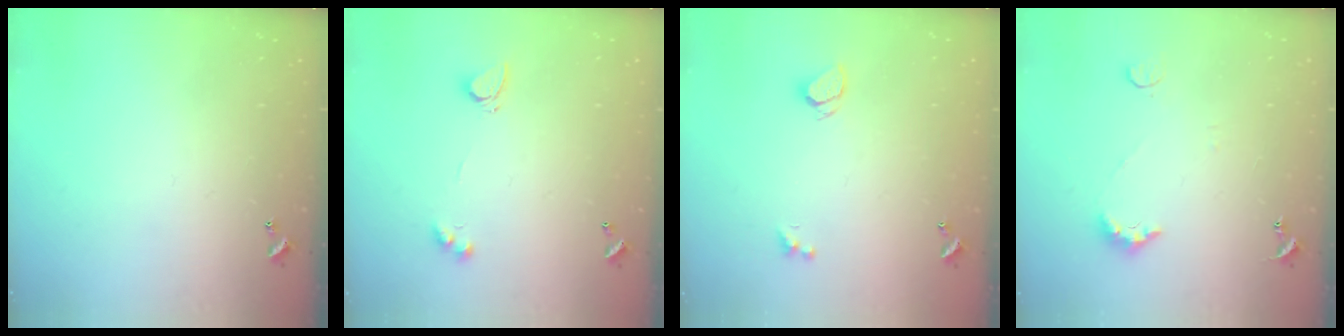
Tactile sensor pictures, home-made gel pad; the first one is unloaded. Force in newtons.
{"total": 3.1, "press": 3.1, "slide": 0.6}
{"total": 1.9, "press": 1.8, "slide": 0.4}
{"total": 3.8, "press": 3.8, "slide": 0.7}